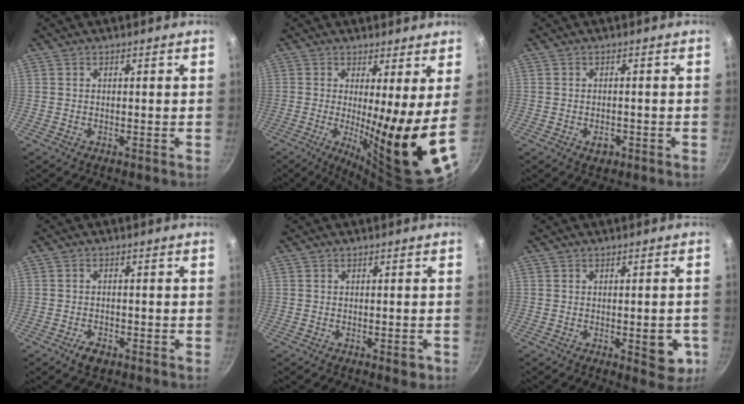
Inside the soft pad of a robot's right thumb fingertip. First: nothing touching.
{"total": 15.1, "force": [0.6, 1.7, 15.0], "torque": [-0.217, -0.042, 0.017]}
{"total": 2.6, "force": [-1.1, 1.6, 1.7], "torque": [-0.021, 0.008, -0.012]}
{"total": 3.1, "force": [-1.8, 1.7, 1.8], "torque": [-0.031, 0.013, -0.030]}
{"total": 2.1, "force": [-0.9, 1.0, 1.6], "torque": [-0.011, 0.008, -0.008]}
{"total": 6.4, "force": [-1.6, 3.0, 5.5], "torque": [-0.046, 0.003, -0.018]}